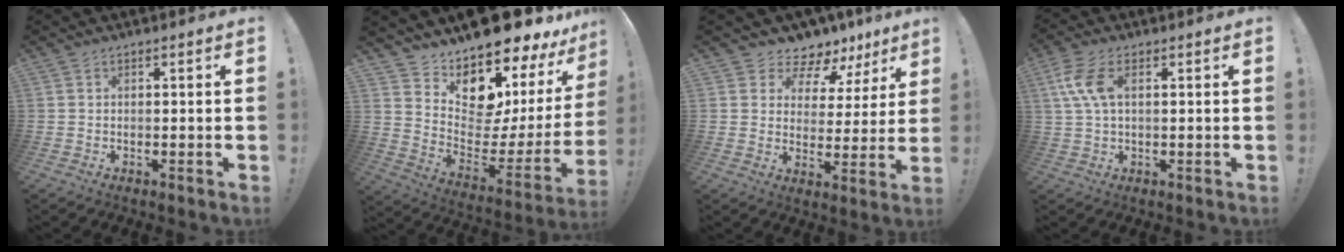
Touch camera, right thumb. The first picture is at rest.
{"total": 12.7, "force": [9.9, 5.3, 5.9], "torque": [-0.075, -0.119, 0.172]}
{"total": 7.0, "force": [5.4, 4.1, 1.9], "torque": [-0.026, -0.053, 0.097]}
{"total": 8.4, "force": [2.2, 3.9, 7.1], "torque": [-0.157, 0.004, 0.042]}